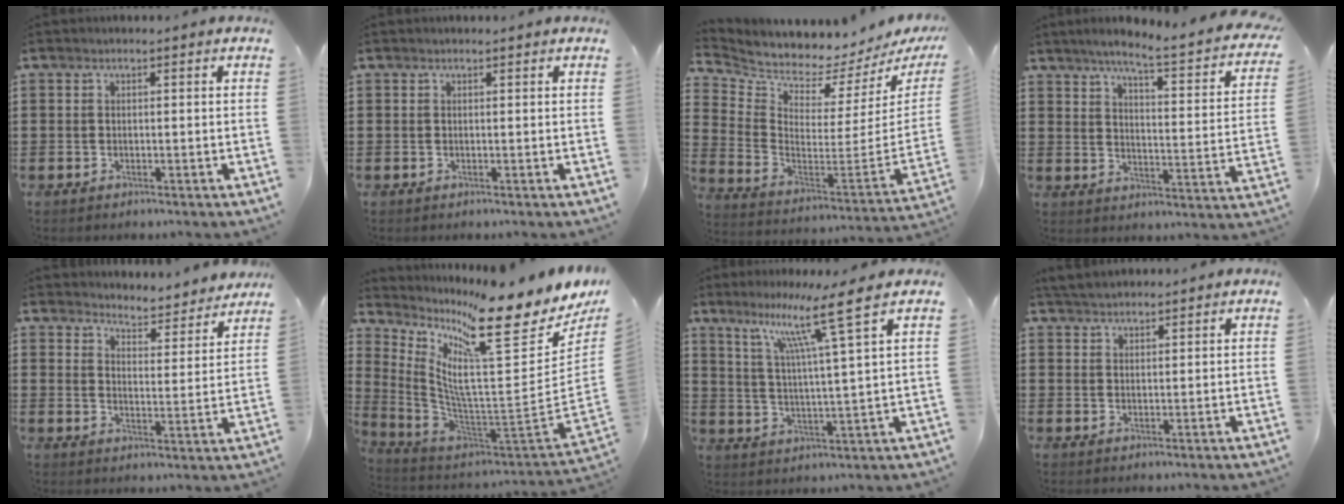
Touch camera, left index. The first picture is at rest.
{"total": 0.0}
{"total": 3.2, "force": [3.2, 0.2, -0.1], "torque": [-0.030, -0.063, 0.048]}
{"total": 5.2, "force": [4.1, -0.1, 3.2], "torque": [-0.074, -0.035, 0.057]}
{"total": 4.3, "force": [4.3, -0.2, -0.2], "torque": [-0.013, -0.038, 0.070]}
{"total": 15.9, "force": [9.5, 2.8, 12.4], "torque": [-0.260, -0.076, 0.145]}
{"total": 10.2, "force": [6.8, -1.0, 7.5], "torque": [-0.149, -0.029, 0.104]}
{"total": 2.8, "force": [2.7, 0.8, 0.4], "torque": [-0.016, 0.000, 0.052]}